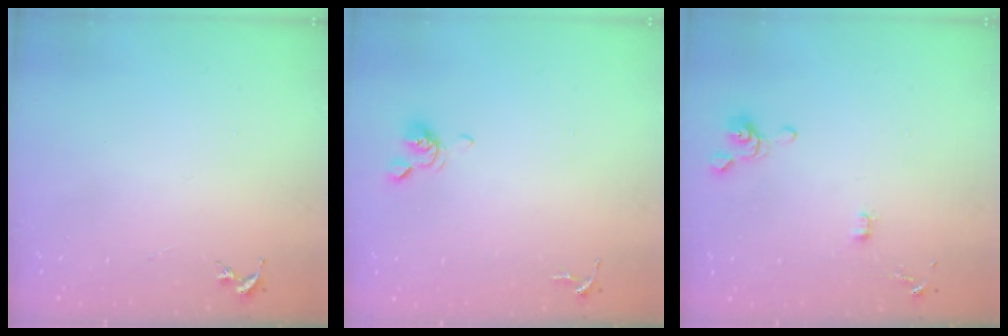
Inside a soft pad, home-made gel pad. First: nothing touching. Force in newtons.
{"total": 6.2, "press": 6.0, "slide": 1.5}
{"total": 4.1, "press": 4.0, "slide": 0.7}